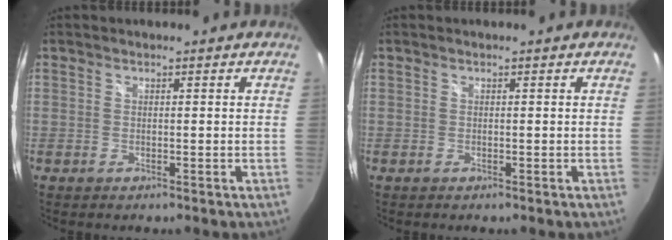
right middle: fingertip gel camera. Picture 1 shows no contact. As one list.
[{"total": 0.0}]